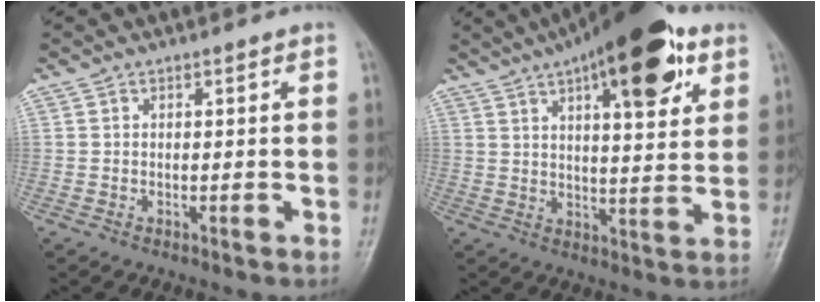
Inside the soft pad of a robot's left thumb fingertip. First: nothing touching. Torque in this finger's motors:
{"motor_torque": [2.25, 1.93, 1.77, -1.00, 0.16]}